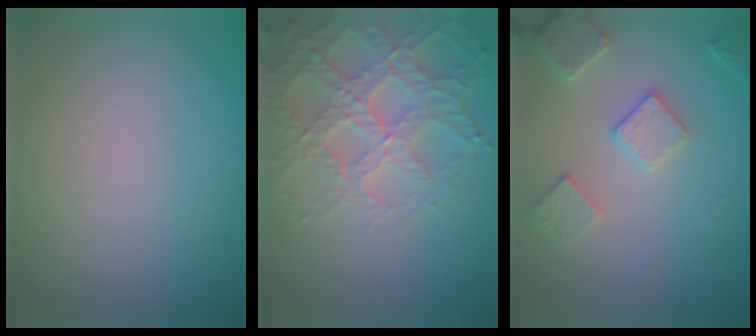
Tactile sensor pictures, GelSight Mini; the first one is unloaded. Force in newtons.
{"total": 6.0, "press": 4.7, "slide": 3.7}
{"total": 3.1, "press": 3.1, "slide": 0.2}